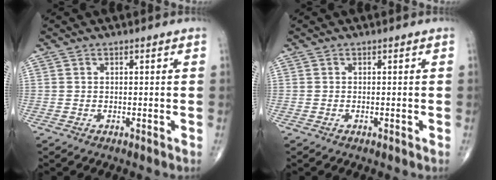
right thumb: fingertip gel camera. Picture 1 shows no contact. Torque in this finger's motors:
{"motor_torque": [1.83, 1.48, 0.11, -0.27, -0.02]}